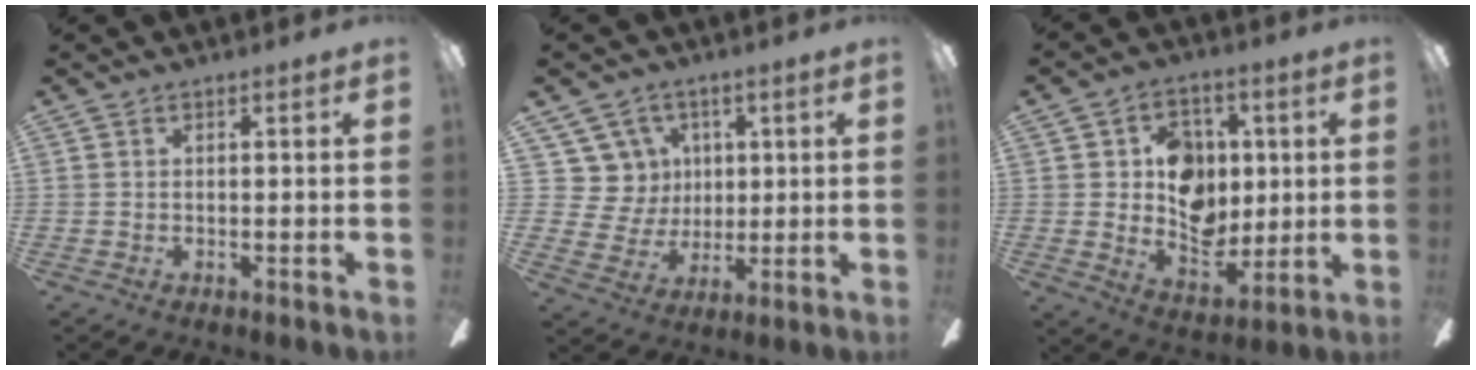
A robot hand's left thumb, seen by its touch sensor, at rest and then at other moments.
{"total": 10.1, "force": [3.9, 9.2, 1.3], "torque": [-0.041, -0.017, 0.087]}
{"total": 12.5, "force": [2.6, 10.3, 6.5], "torque": [-0.077, -0.002, 0.057]}